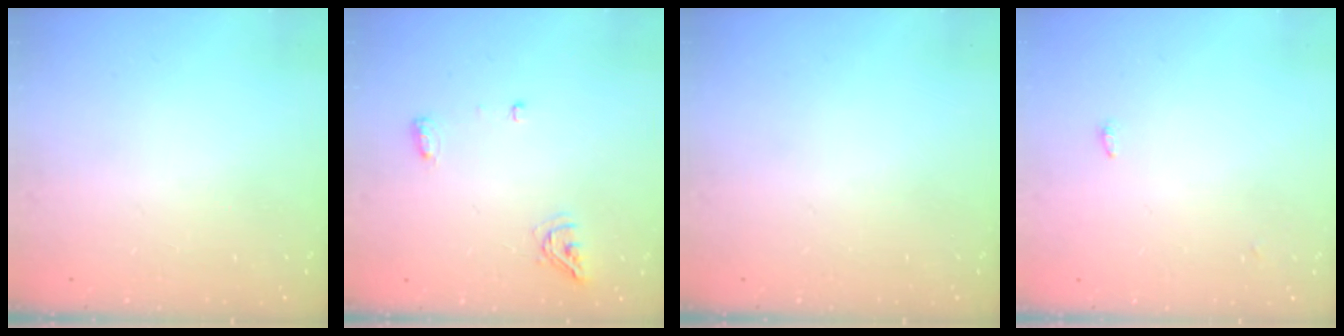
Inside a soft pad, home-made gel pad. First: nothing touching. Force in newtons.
{"total": 5.8, "press": 5.7, "slide": 0.9}
{"total": 0.0}
{"total": 6.3, "press": 2.7, "slide": 5.7}